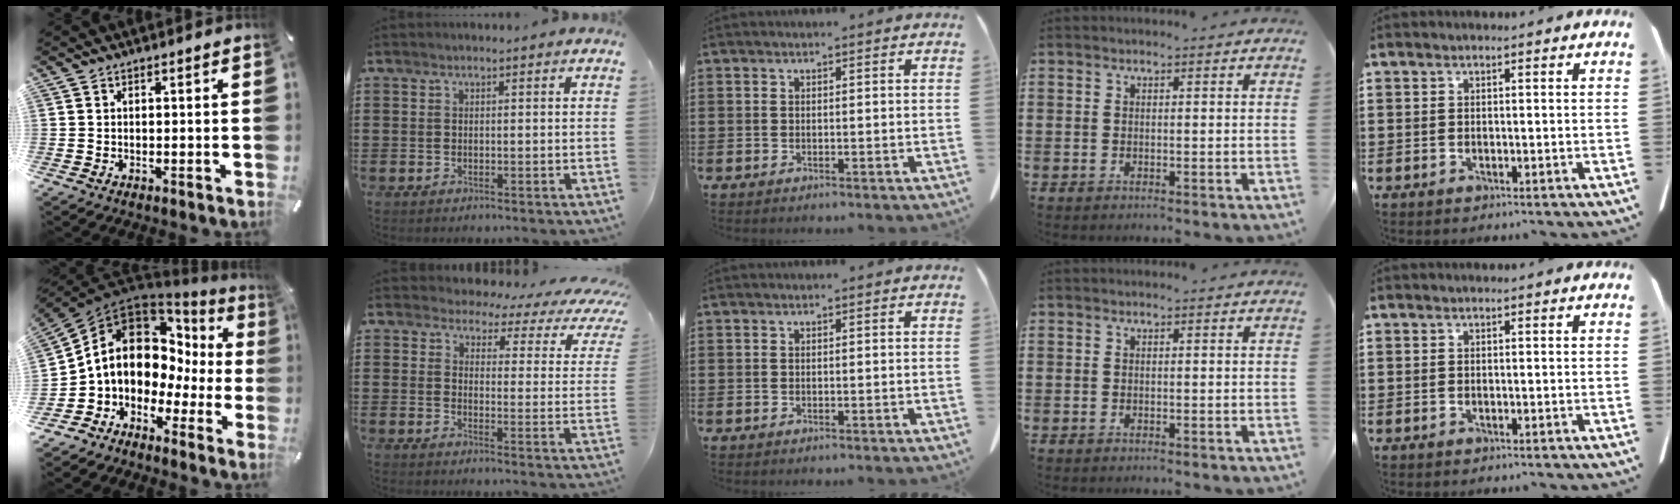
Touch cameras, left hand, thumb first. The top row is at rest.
{"thumb": {"total": 11.7, "force": [2.3, 9.5, 6.3], "torque": [-0.130, -0.030, 0.036]}, "index": {"total": 3.3, "force": [2.5, 1.4, 1.6], "torque": [-0.041, -0.015, 0.033]}}